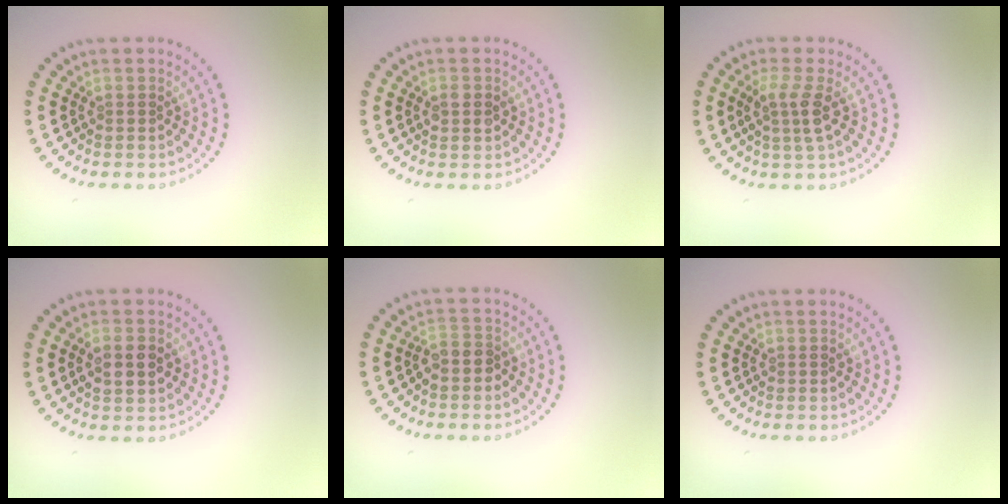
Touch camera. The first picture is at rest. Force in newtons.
{"total": 1.2, "press": 1.2, "slide": 0.1}
{"total": 2.6, "press": 2.1, "slide": 1.5}
{"total": 2.4, "press": 2.4, "slide": 0.2}
{"total": 2.0, "press": 1.7, "slide": 1.0}
{"total": 0.0}